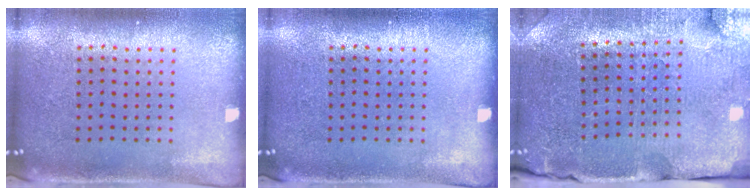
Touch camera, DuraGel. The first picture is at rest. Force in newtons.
{"total": 0.0}
{"total": 3.7, "press": 3.6, "slide": 0.4}